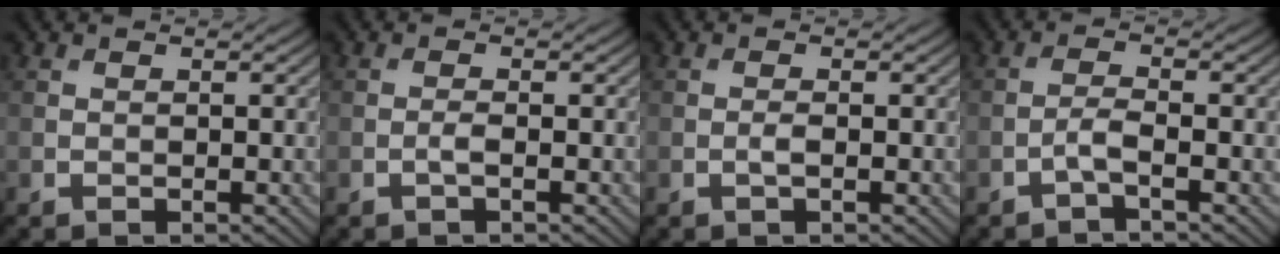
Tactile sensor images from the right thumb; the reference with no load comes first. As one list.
[{"total": 1.0, "force": [-0.4, 0.1, 0.8], "torque": [-0.018, 0.004, -0.010]}, {"total": 0.9, "force": [-0.3, 0.2, 0.8], "torque": [-0.018, 0.003, -0.007]}, {"total": 1.9, "force": [-1.2, 0.2, 1.5], "torque": [-0.033, 0.010, -0.031]}]